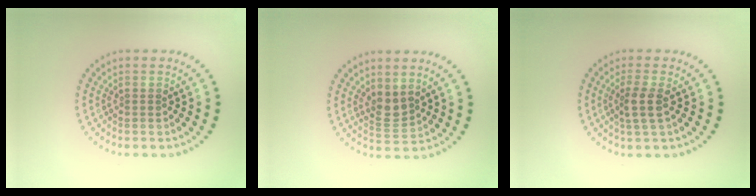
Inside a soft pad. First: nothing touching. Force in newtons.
{"total": 2.1, "press": 1.8, "slide": 1.2}
{"total": 2.1, "press": 1.8, "slide": 1.1}